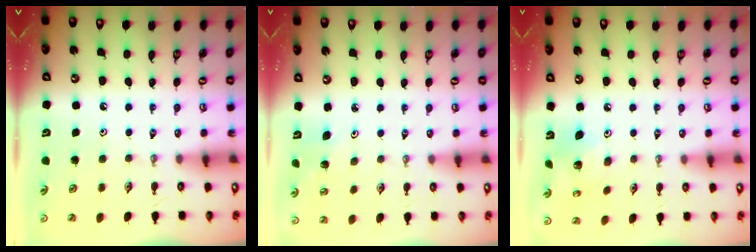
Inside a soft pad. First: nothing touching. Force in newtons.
{"total": 2.4, "press": 2.2, "slide": 1.0}
{"total": 7.4, "press": 7.4, "slide": 0.2}